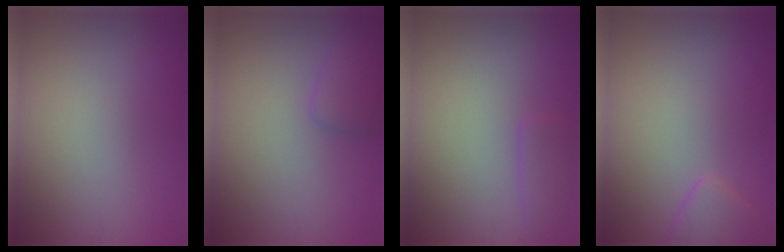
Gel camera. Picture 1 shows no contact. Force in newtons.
{"total": 1.6, "press": 1.6, "slide": 0.1}
{"total": 1.6, "press": 1.5, "slide": 0.2}
{"total": 1.7, "press": 1.7, "slide": 0.2}